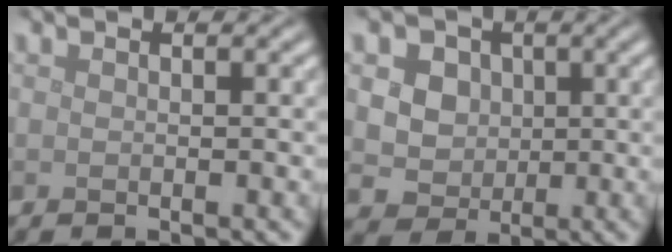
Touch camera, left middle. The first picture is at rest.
{"total": 8.1, "force": [2.5, 6.6, 3.9], "torque": [-0.058, 0.031, 0.024]}